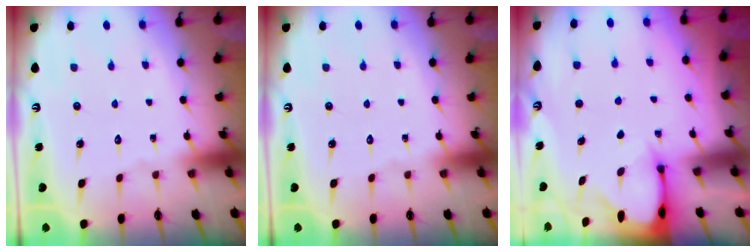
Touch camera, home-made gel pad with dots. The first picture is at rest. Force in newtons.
{"total": 0.0}
{"total": 2.5, "press": 2.5, "slide": 0.5}